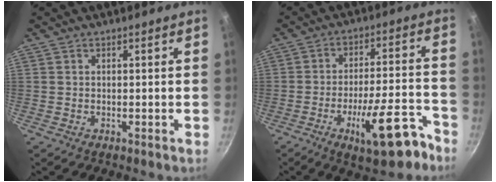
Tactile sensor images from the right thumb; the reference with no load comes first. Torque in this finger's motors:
{"motor_torque": [0.17, 0.37, -0.16, -0.12, 0.10]}